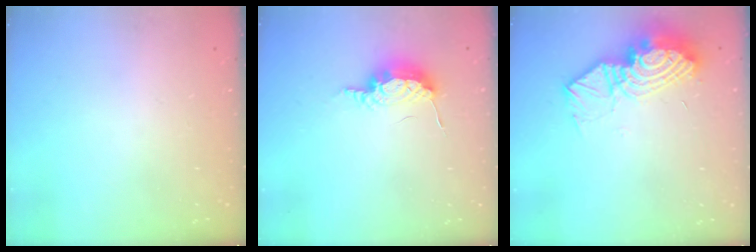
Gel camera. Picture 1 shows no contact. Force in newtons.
{"total": 8.6, "press": 8.1, "slide": 2.7}
{"total": 18.7, "press": 16.6, "slide": 8.7}